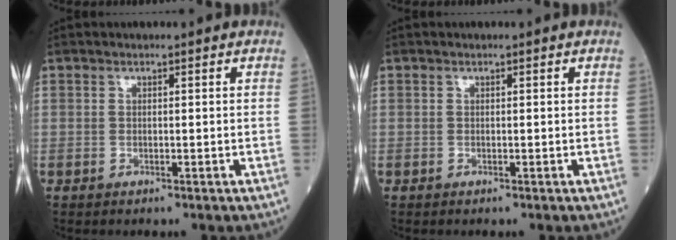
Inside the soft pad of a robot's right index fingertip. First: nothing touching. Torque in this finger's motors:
{"motor_torque": [-0.24, -0.03, -0.06, 0.00]}